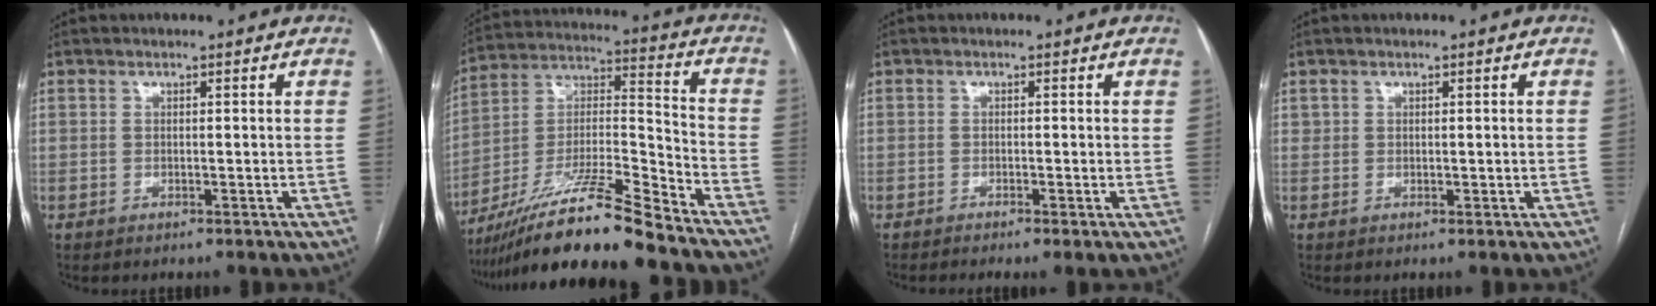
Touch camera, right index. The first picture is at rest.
{"total": 18.4, "force": [-15.1, -0.2, 10.5], "torque": [-0.207, -0.003, -0.273]}
{"total": 1.7, "force": [-1.1, 0.0, 1.3], "torque": [-0.023, -0.003, -0.018]}
{"total": 1.0, "force": [0.3, 0.8, 0.4], "torque": [-0.002, 0.003, 0.007]}